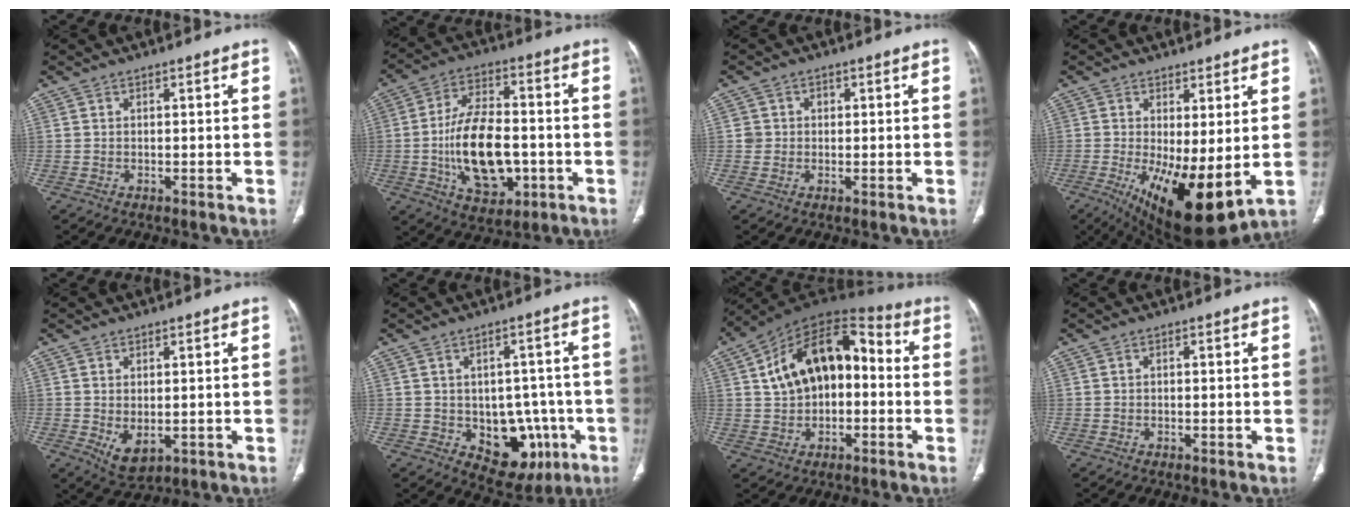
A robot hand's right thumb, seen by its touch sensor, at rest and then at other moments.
{"total": 16.6, "force": [-2.9, 9.3, 13.4], "torque": [-0.220, 0.015, -0.039]}
{"total": 2.5, "force": [0.3, 2.5, 0.3], "torque": [0.012, 0.005, 0.003]}
{"total": 14.4, "force": [-2.1, 5.2, 13.3], "torque": [-0.221, -0.030, -0.012]}
{"total": 4.7, "force": [-0.8, 2.7, 3.8], "torque": [-0.061, -0.007, 0.005]}
{"total": 12.4, "force": [-3.5, 8.6, 8.3], "torque": [-0.059, 0.020, -0.029]}
{"total": 17.2, "force": [1.6, 10.6, 13.4], "torque": [-0.189, 0.049, 0.018]}
{"total": 0.0}